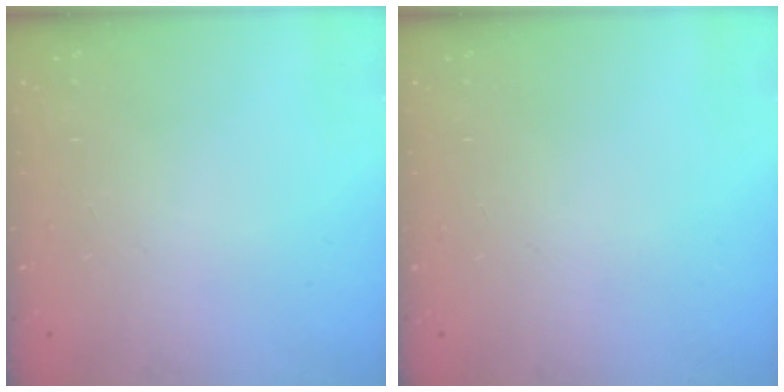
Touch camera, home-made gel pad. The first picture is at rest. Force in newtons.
{"total": 0.0}